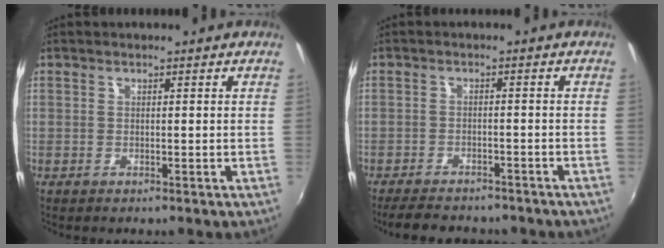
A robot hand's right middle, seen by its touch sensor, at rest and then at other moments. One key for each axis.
{"total": 9.8, "fx": -8.3, "fy": 3.4, "fz": 4.0, "tx": -0.093, "ty": -0.015, "tz": -0.120}